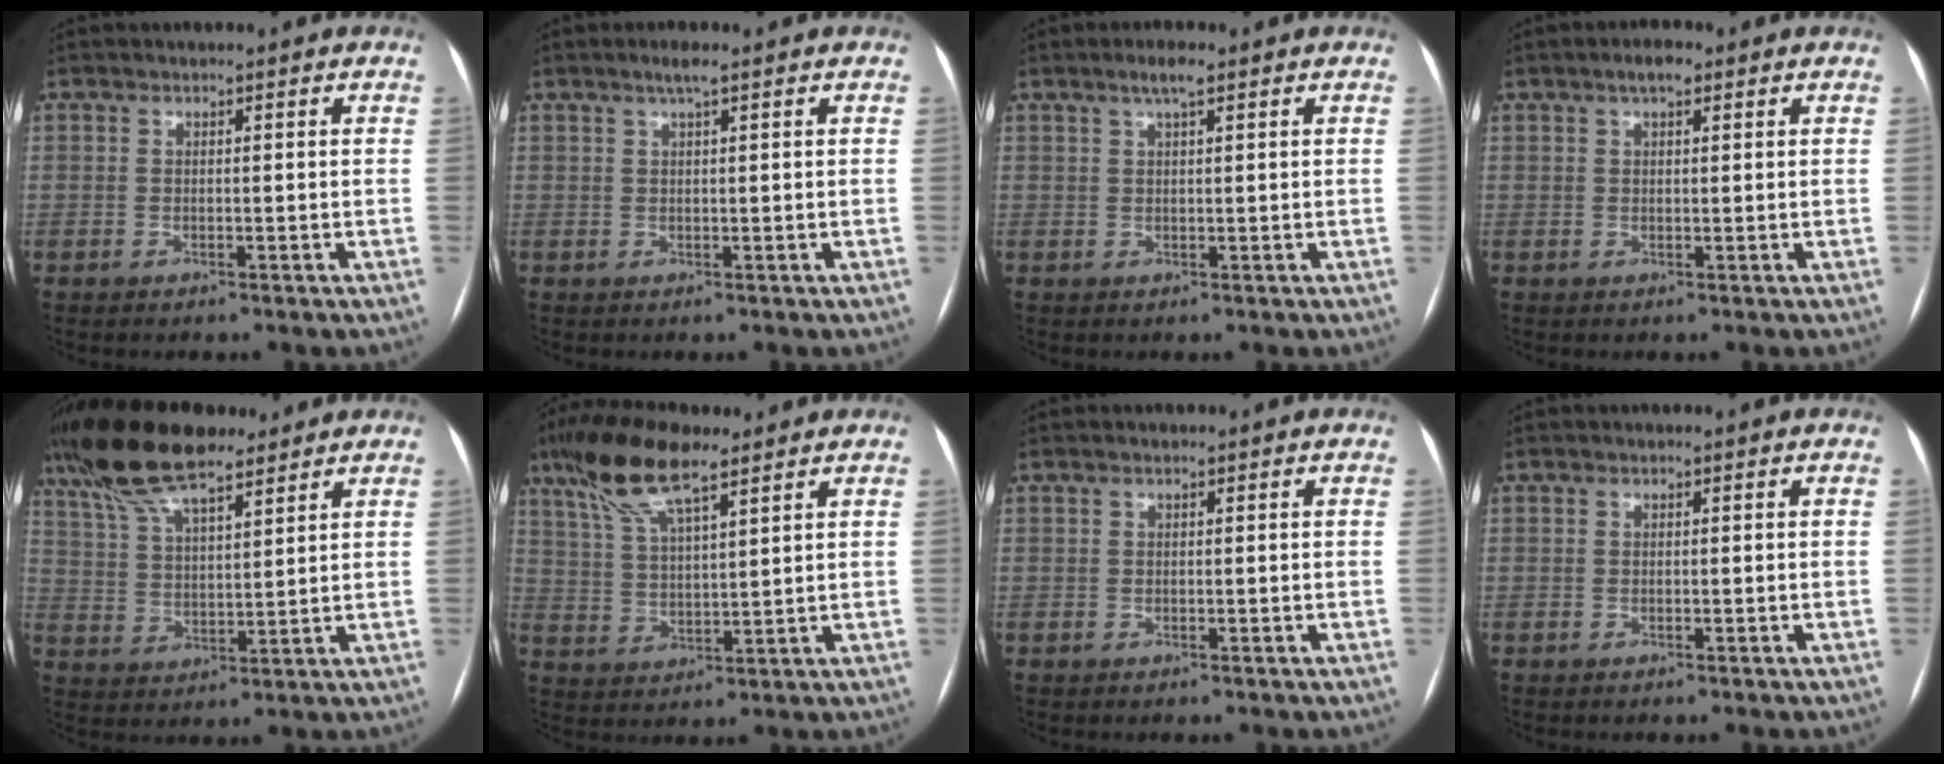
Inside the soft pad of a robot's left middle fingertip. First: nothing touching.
{"total": 2.0, "force": [1.3, 0.0, 1.5], "torque": [-0.033, 0.007, 0.024]}
{"total": 2.7, "force": [1.7, 0.3, 2.1], "torque": [-0.043, 0.008, 0.030]}
{"total": 2.8, "force": [1.7, 1.0, 2.0], "torque": [-0.034, 0.011, 0.025]}
{"total": 14.1, "force": [11.0, 3.5, 8.0], "torque": [-0.166, 0.031, 0.205]}
{"total": 11.5, "force": [7.9, 2.3, 8.0], "torque": [-0.164, 0.021, 0.150]}
{"total": 0.0}
{"total": 0.0}